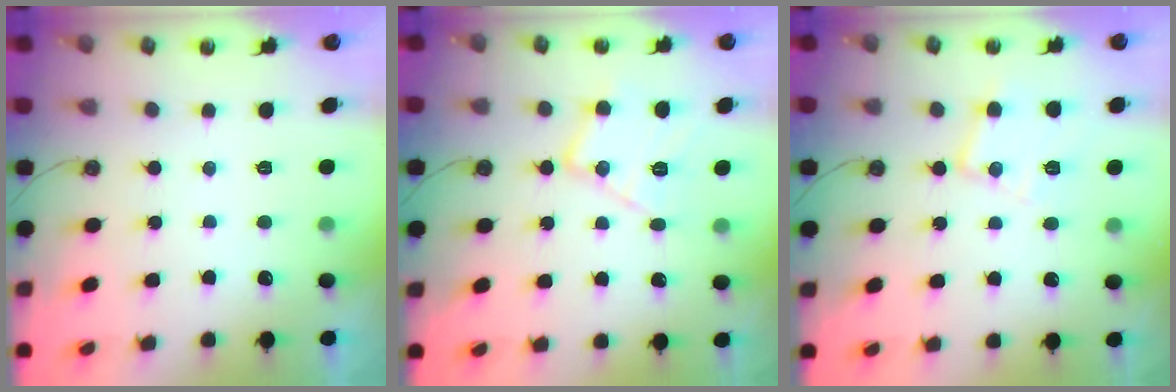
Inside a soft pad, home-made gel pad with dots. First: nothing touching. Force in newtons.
{"total": 14.1, "press": 14.1, "slide": 0.7}
{"total": 12.8, "press": 12.8, "slide": 1.0}